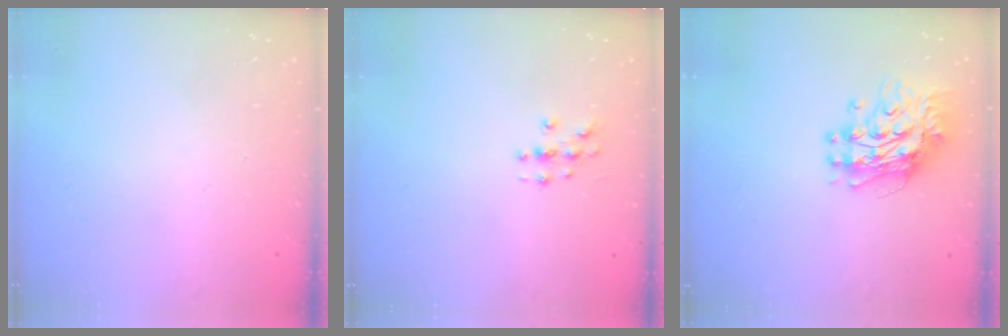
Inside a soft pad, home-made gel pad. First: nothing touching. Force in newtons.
{"total": 2.8, "press": 2.8, "slide": 0.3}
{"total": 12.2, "press": 12.2, "slide": 1.0}